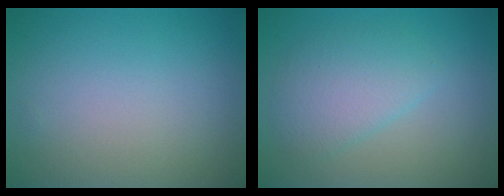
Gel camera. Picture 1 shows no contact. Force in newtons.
{"total": 3.5, "press": 3.5, "slide": 0.1}